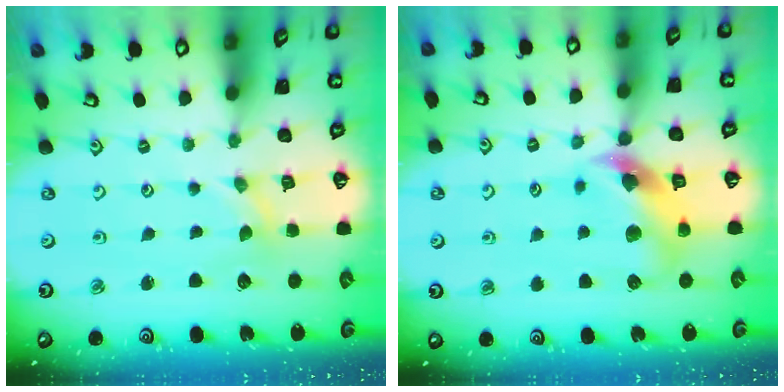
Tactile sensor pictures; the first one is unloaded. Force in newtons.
{"total": 10.4, "press": 10.3, "slide": 1.6}